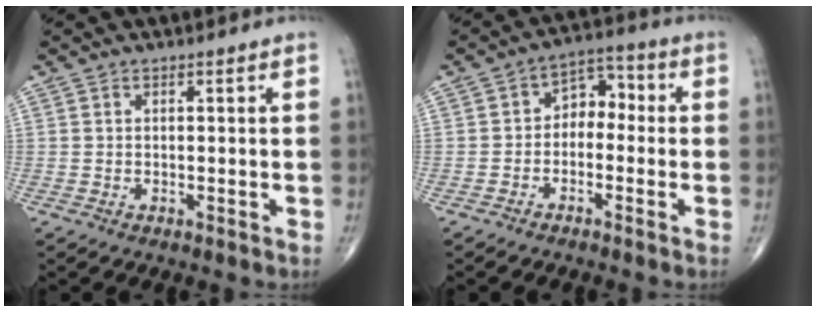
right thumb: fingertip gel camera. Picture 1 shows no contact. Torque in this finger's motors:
{"motor_torque": [-0.26, -0.03, 0.26, 0.13, 0.07]}